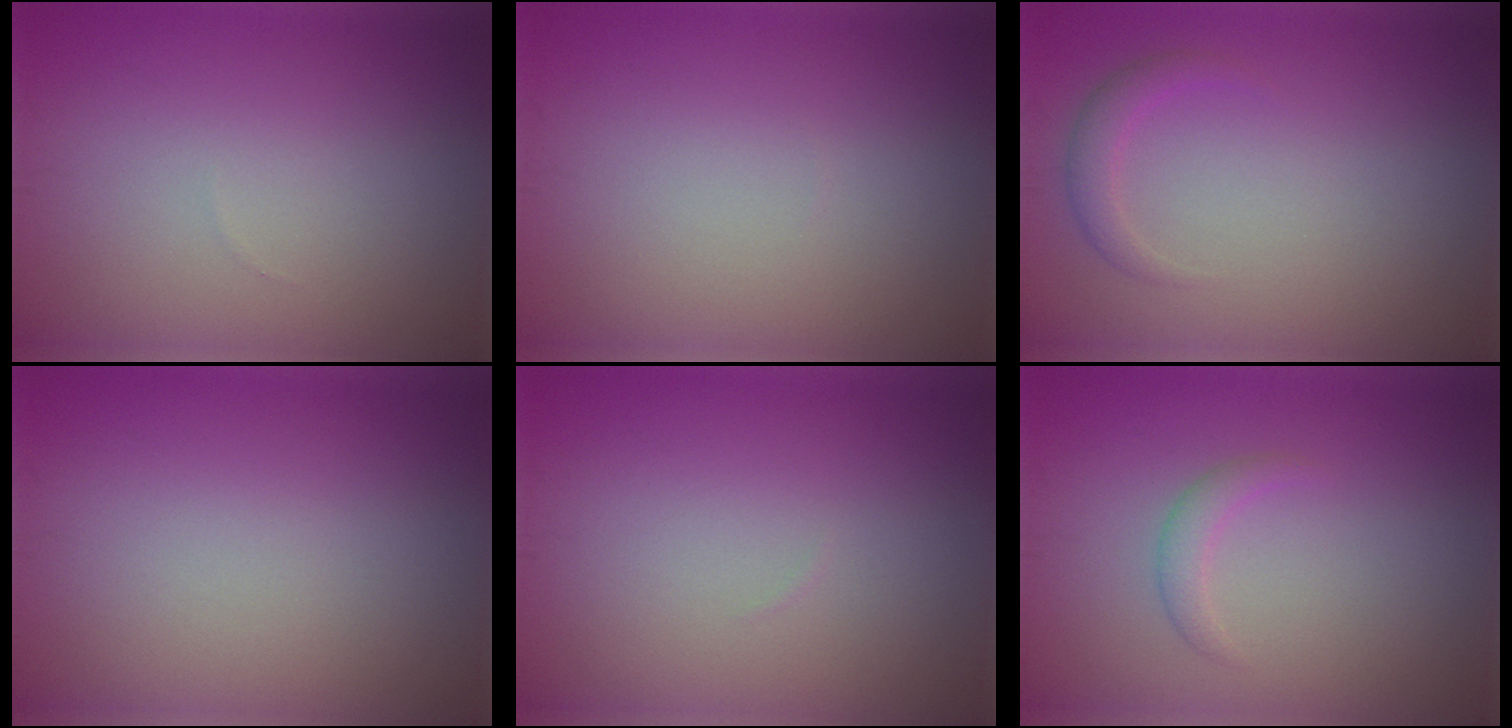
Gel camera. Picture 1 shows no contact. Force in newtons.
{"total": 0.0}
{"total": 1.6, "press": 1.6, "slide": 0.1}
{"total": 0.0}
{"total": 0.0}
{"total": 1.4, "press": 1.4, "slide": 0.1}